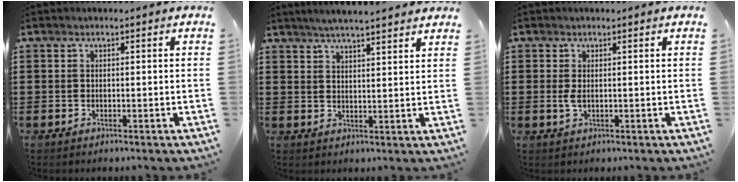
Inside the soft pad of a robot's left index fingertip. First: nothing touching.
{"total": 3.6, "force": [3.4, -0.3, 1.2], "torque": [-0.033, -0.008, 0.060]}
{"total": 1.5, "force": [0.1, 0.5, 1.4], "torque": [-0.036, -0.003, 0.000]}